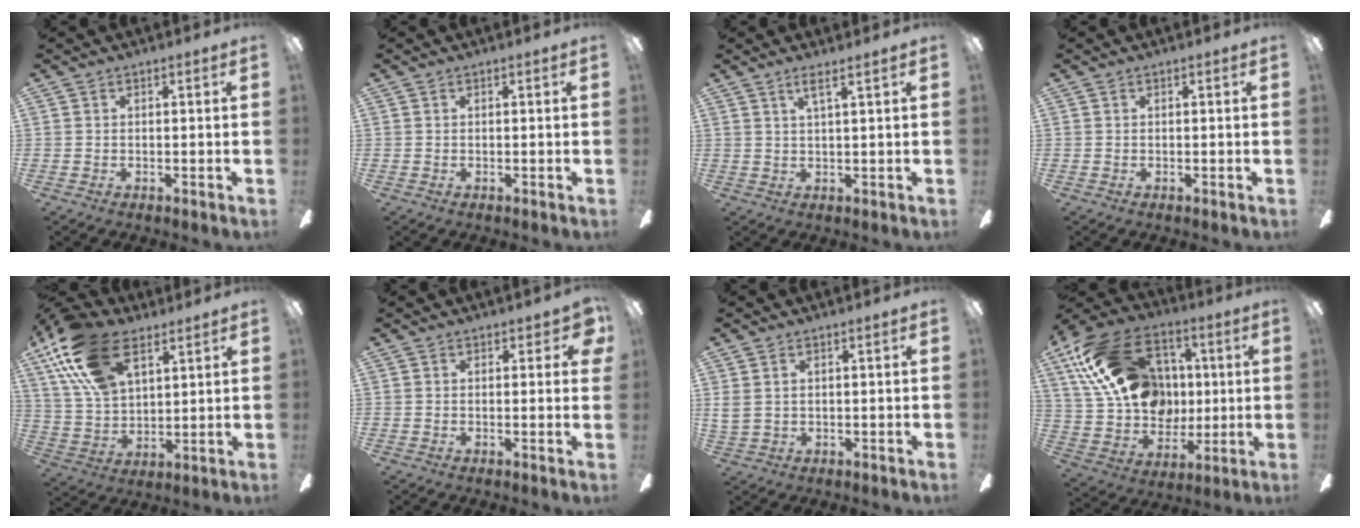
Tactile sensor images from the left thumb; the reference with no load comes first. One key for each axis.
{"total": 0.0}
{"total": 3.2, "fx": 2.2, "fy": -0.2, "fz": 2.4, "tx": -0.053, "ty": -0.001, "tz": 0.036}
{"total": 0.0}
{"total": 20.4, "fx": 11.2, "fy": 11.1, "fz": 12.9, "tx": -0.268, "ty": -0.034, "tz": 0.204}
{"total": 3.4, "fx": 1.7, "fy": 1.7, "fz": 2.4, "tx": -0.016, "ty": -0.006, "tz": 0.025}
{"total": 2.7, "fx": 1.3, "fy": 1.8, "fz": 1.6, "tx": -0.034, "ty": 0.004, "tz": 0.023}
{"total": 25.0, "fx": 7.1, "fy": 18.5, "fz": 15.3, "tx": -0.279, "ty": 0.003, "tz": 0.139}